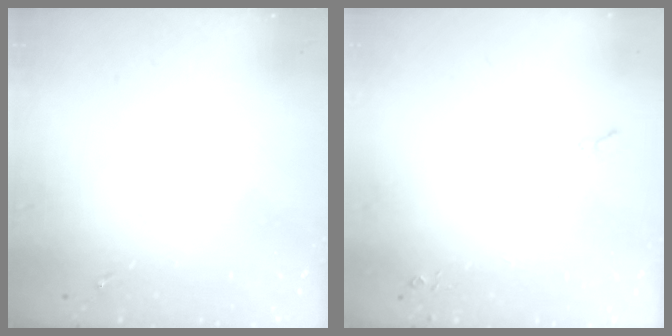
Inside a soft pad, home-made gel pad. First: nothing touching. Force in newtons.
{"total": 4.9, "press": 4.8, "slide": 0.9}